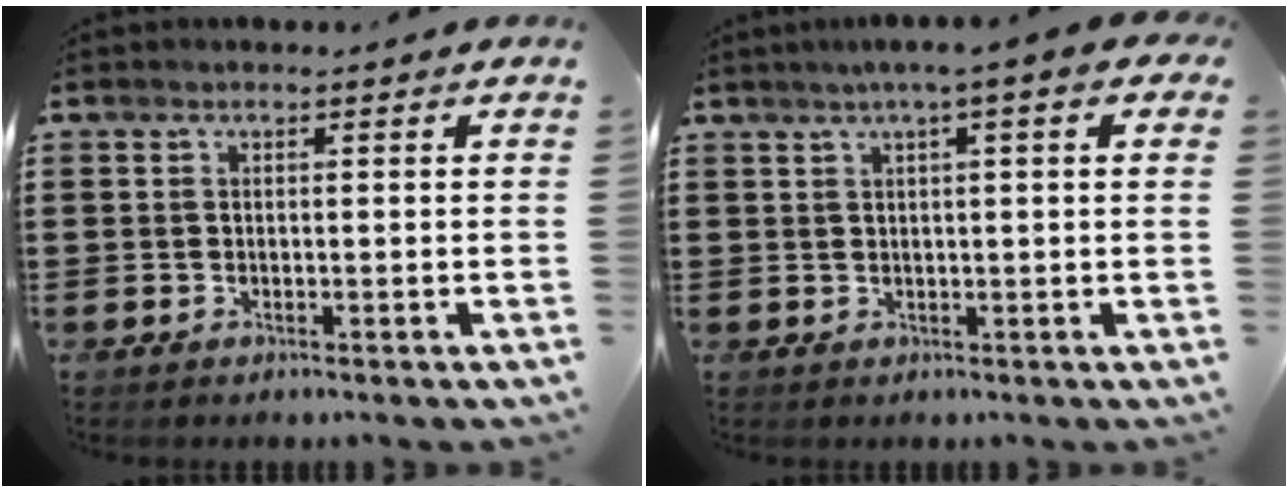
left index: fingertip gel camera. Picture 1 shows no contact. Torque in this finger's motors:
{"motor_torque": [2.14, 0.00, 1.04, 0.21]}